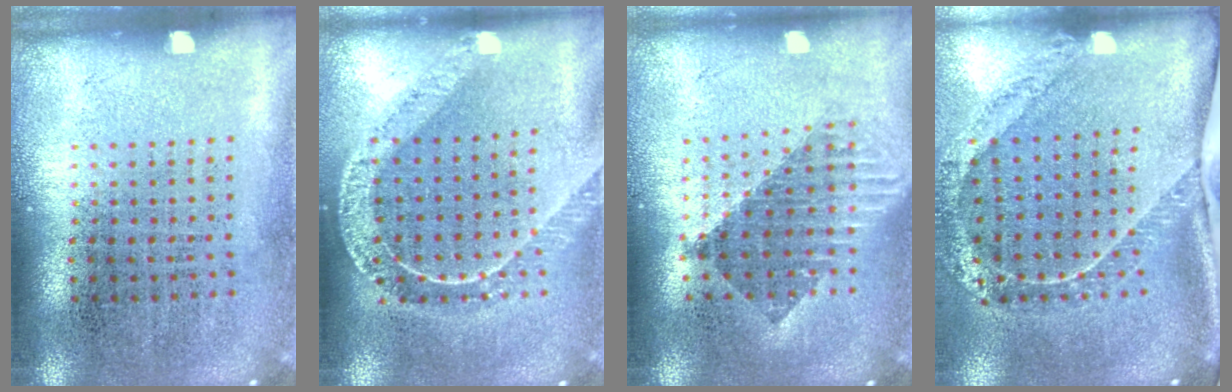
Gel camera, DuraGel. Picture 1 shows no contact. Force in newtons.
{"total": 1.7, "press": 1.6, "slide": 0.5}
{"total": 1.6, "press": 1.4, "slide": 0.9}
{"total": 1.8, "press": 1.5, "slide": 1.1}